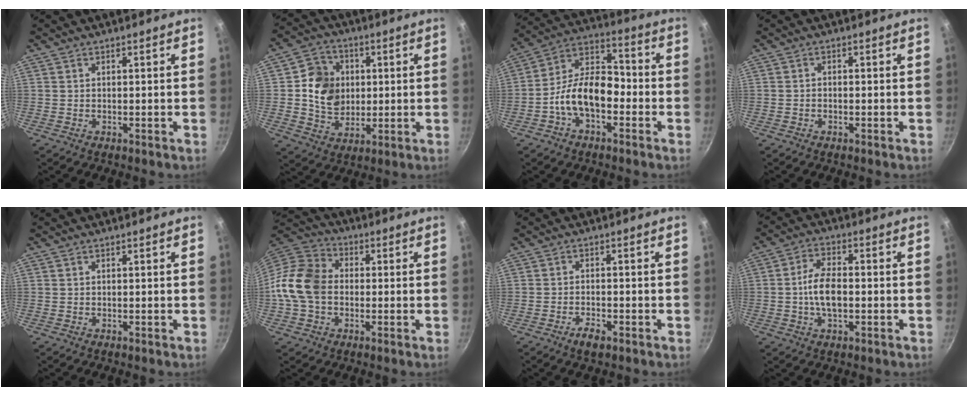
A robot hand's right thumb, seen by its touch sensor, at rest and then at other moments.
{"total": 11.4, "force": [1.3, 9.8, 5.7], "torque": [-0.064, 0.001, 0.021]}
{"total": 12.9, "force": [-4.0, 7.6, 9.5], "torque": [-0.135, 0.056, -0.088]}
{"total": 0.9, "force": [-0.5, 0.5, 0.5], "torque": [-0.013, 0.006, -0.012]}
{"total": 0.0}
{"total": 13.1, "force": [-1.2, 10.0, 8.2], "torque": [-0.134, 0.027, -0.042]}
{"total": 3.2, "force": [-2.0, 1.2, 2.2], "torque": [-0.038, 0.013, -0.036]}
{"total": 7.9, "force": [-1.0, 4.1, 6.6], "torque": [-0.123, 0.017, -0.025]}